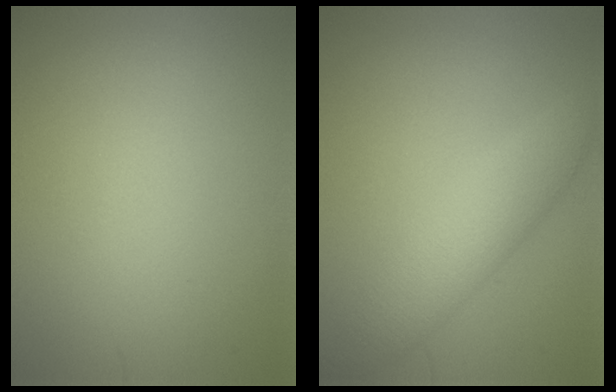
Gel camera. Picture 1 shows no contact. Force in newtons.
{"total": 4.1, "press": 4.1, "slide": 0.2}